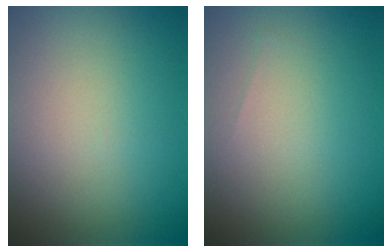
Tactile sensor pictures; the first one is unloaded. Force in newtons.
{"total": 0.0}